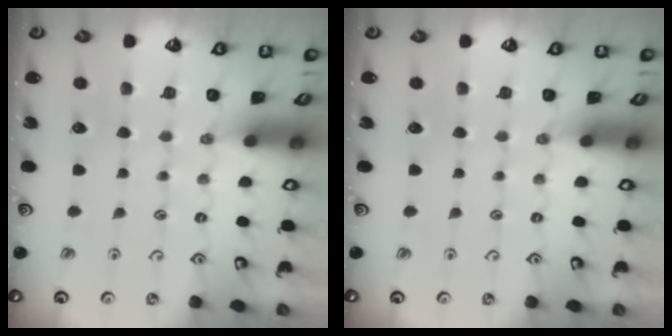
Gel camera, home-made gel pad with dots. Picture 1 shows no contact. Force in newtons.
{"total": 0.0}